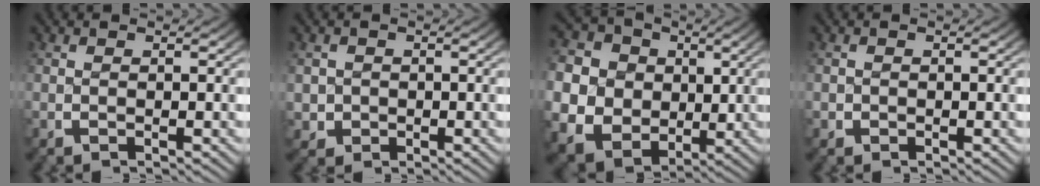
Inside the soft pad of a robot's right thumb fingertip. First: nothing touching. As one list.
[{"total": 2.9, "force": [-0.5, 2.7, 0.9], "torque": [-0.027, -0.022, 0.001]}, {"total": 18.0, "force": [-2.0, 15.4, 9.1], "torque": [-0.232, -0.078, -0.023]}, {"total": 0.7, "force": [-0.3, 0.6, 0.0], "torque": [-0.001, -0.006, -0.006]}]